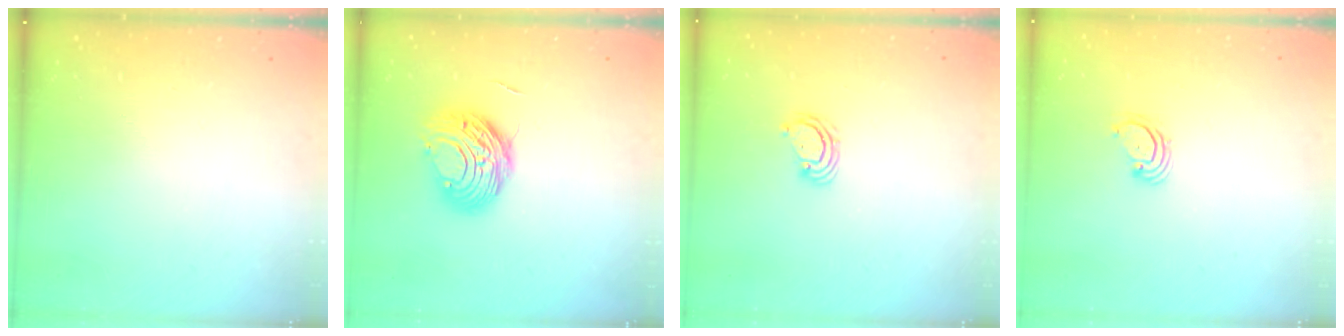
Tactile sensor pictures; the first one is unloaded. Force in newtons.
{"total": 9.5, "press": 9.5, "slide": 0.7}
{"total": 2.9, "press": 2.9, "slide": 0.3}
{"total": 3.0, "press": 3.0, "slide": 0.3}